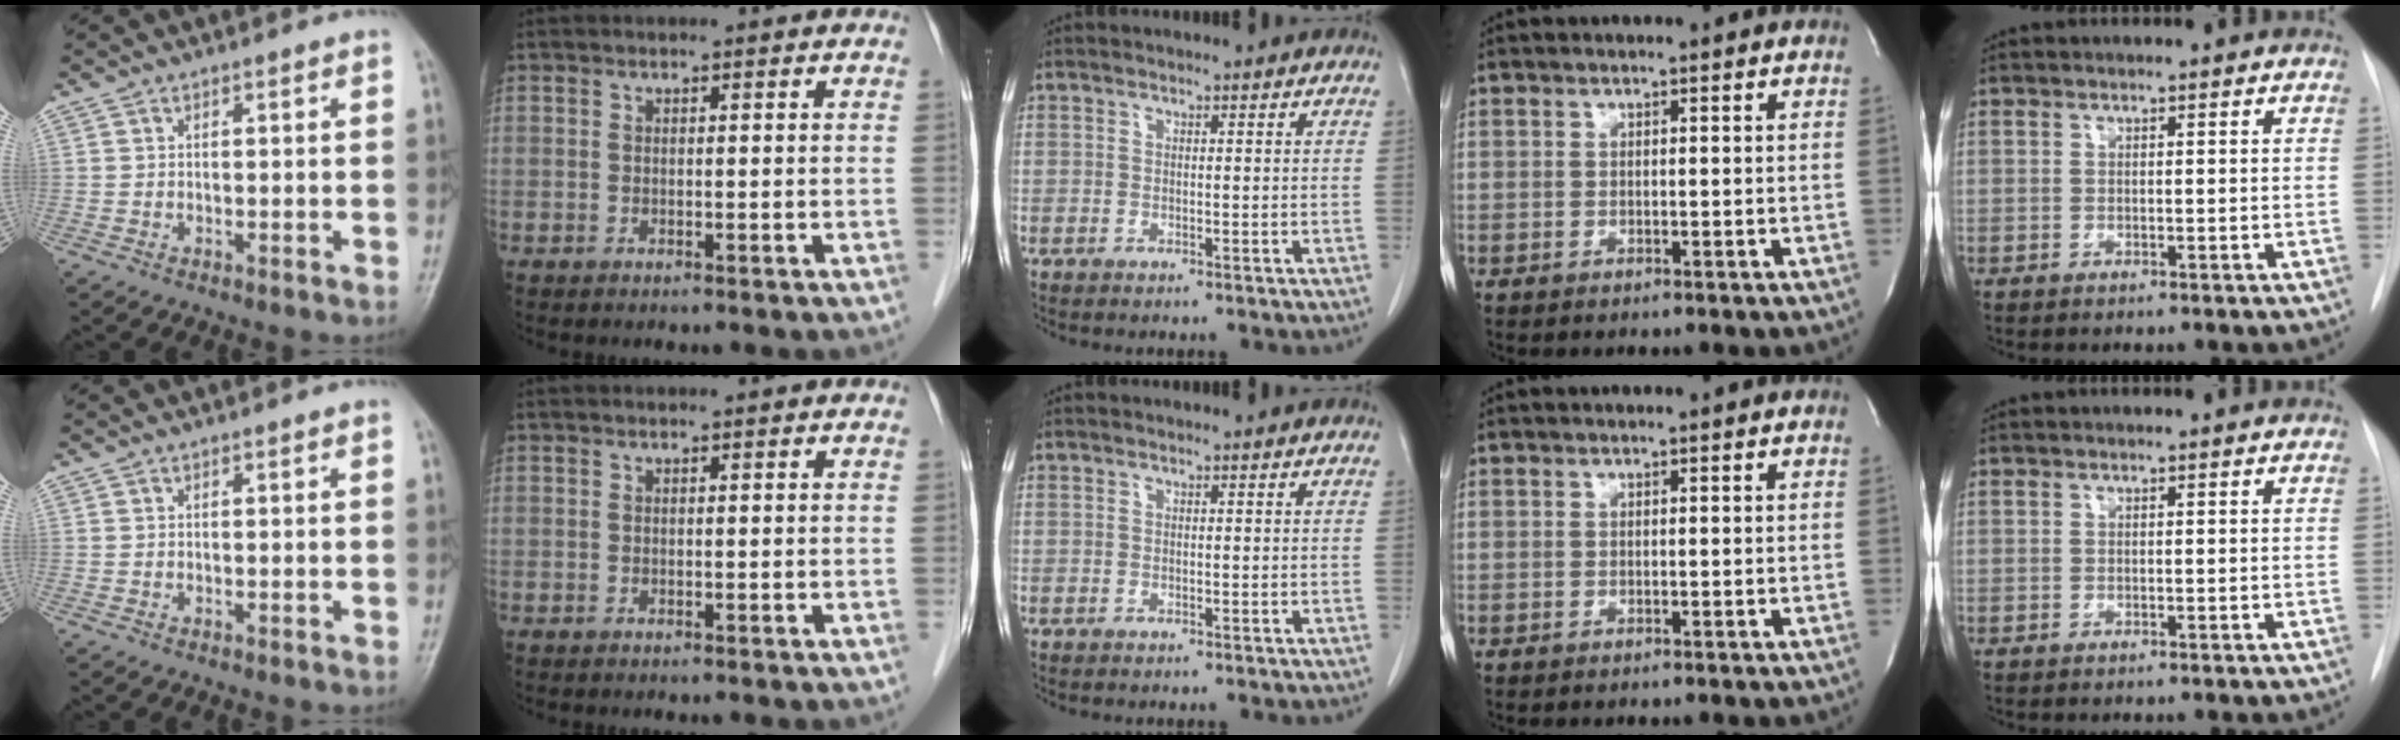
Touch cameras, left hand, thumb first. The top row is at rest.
{}